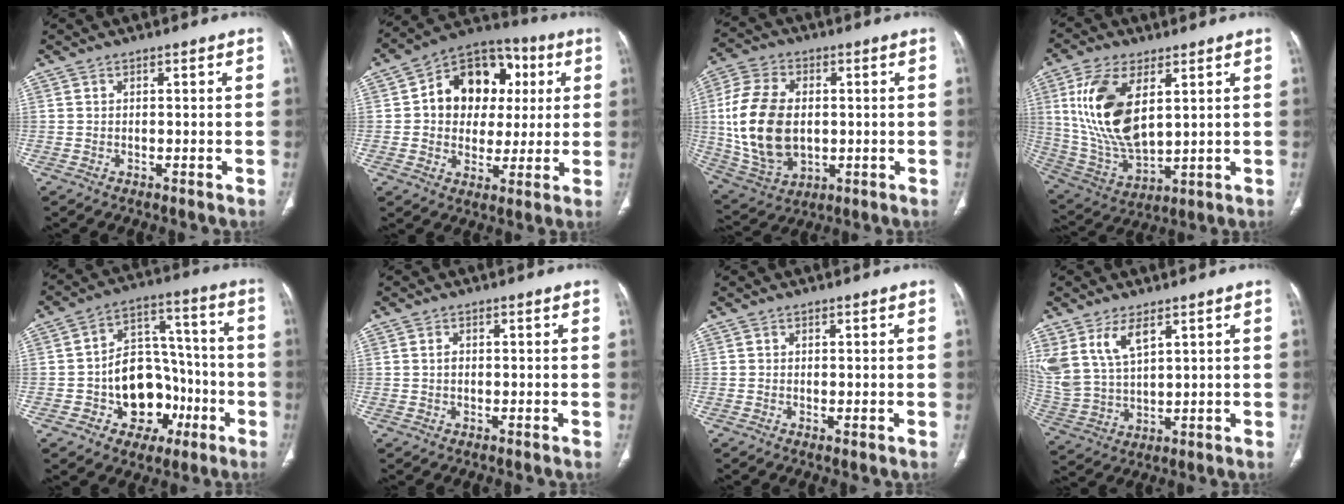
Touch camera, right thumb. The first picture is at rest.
{"total": 16.7, "force": [3.1, 12.9, 10.1], "torque": [-0.095, 0.016, 0.042]}
{"total": 18.2, "force": [0.3, 12.0, 13.7], "torque": [-0.267, -0.004, 0.019]}
{"total": 17.6, "force": [5.0, 8.9, 14.4], "torque": [-0.285, -0.022, 0.107]}
{"total": 15.4, "force": [-4.9, 11.4, 9.1], "torque": [-0.084, 0.053, -0.068]}
{"total": 1.2, "force": [0.0, 0.9, 0.8], "torque": [-0.014, 0.004, 0.000]}
{"total": 0.5, "force": [-0.1, 0.1, 0.5], "torque": [-0.013, -0.005, -0.003]}
{"total": 11.0, "force": [5.8, 5.6, 7.5], "torque": [-0.158, -0.017, 0.131]}